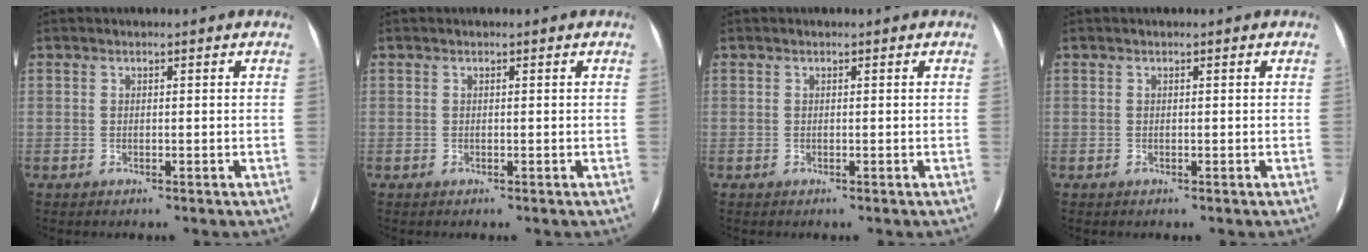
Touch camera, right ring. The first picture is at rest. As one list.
[{"total": 0.0}, {"total": 0.0}, {"total": 0.0}]